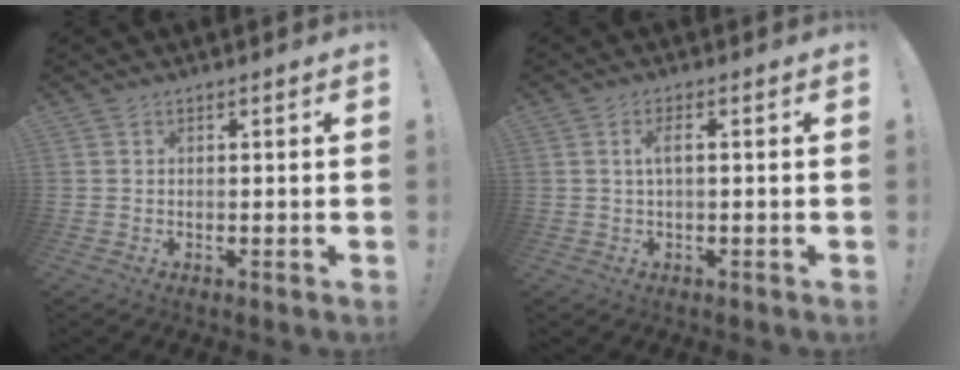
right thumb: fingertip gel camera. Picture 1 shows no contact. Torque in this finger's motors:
{"motor_torque": [0.00, 0.00, -0.18, 0.21, -0.01]}